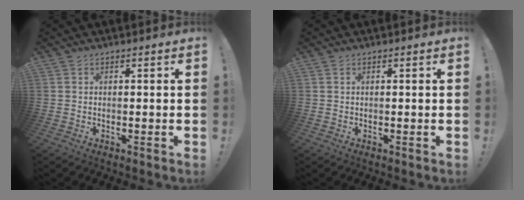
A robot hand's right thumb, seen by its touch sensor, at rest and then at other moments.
{"total": 0.0}